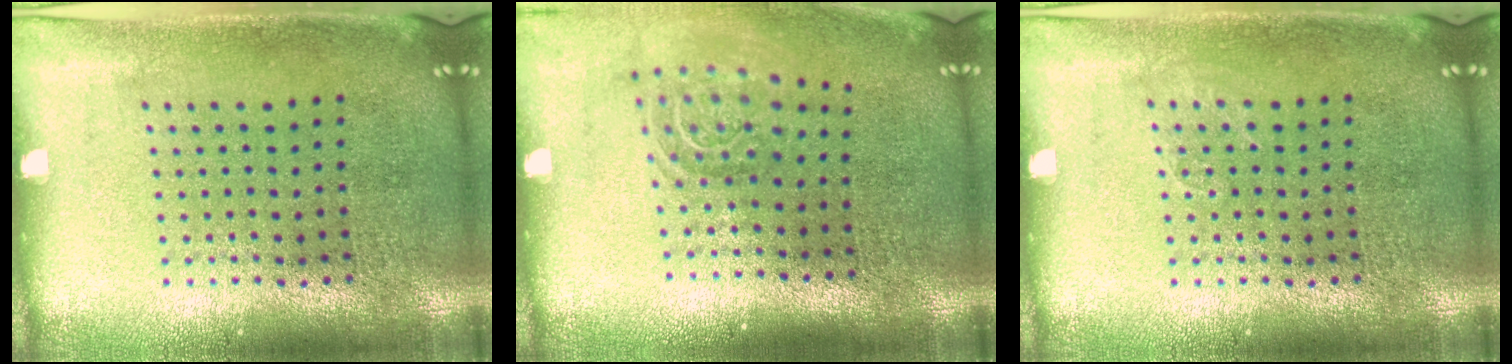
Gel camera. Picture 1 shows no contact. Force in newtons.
{"total": 1.5, "press": 1.1, "slide": 1.0}
{"total": 0.6, "press": 0.5, "slide": 0.2}